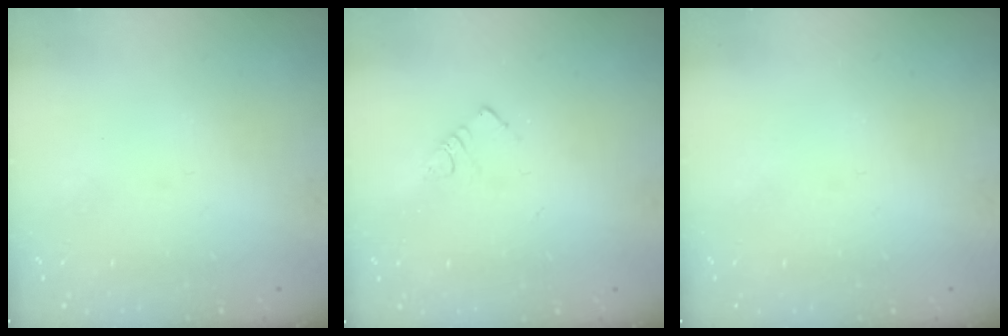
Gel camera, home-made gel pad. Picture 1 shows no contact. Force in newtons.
{"total": 3.8, "press": 3.8, "slide": 0.2}
{"total": 0.0}